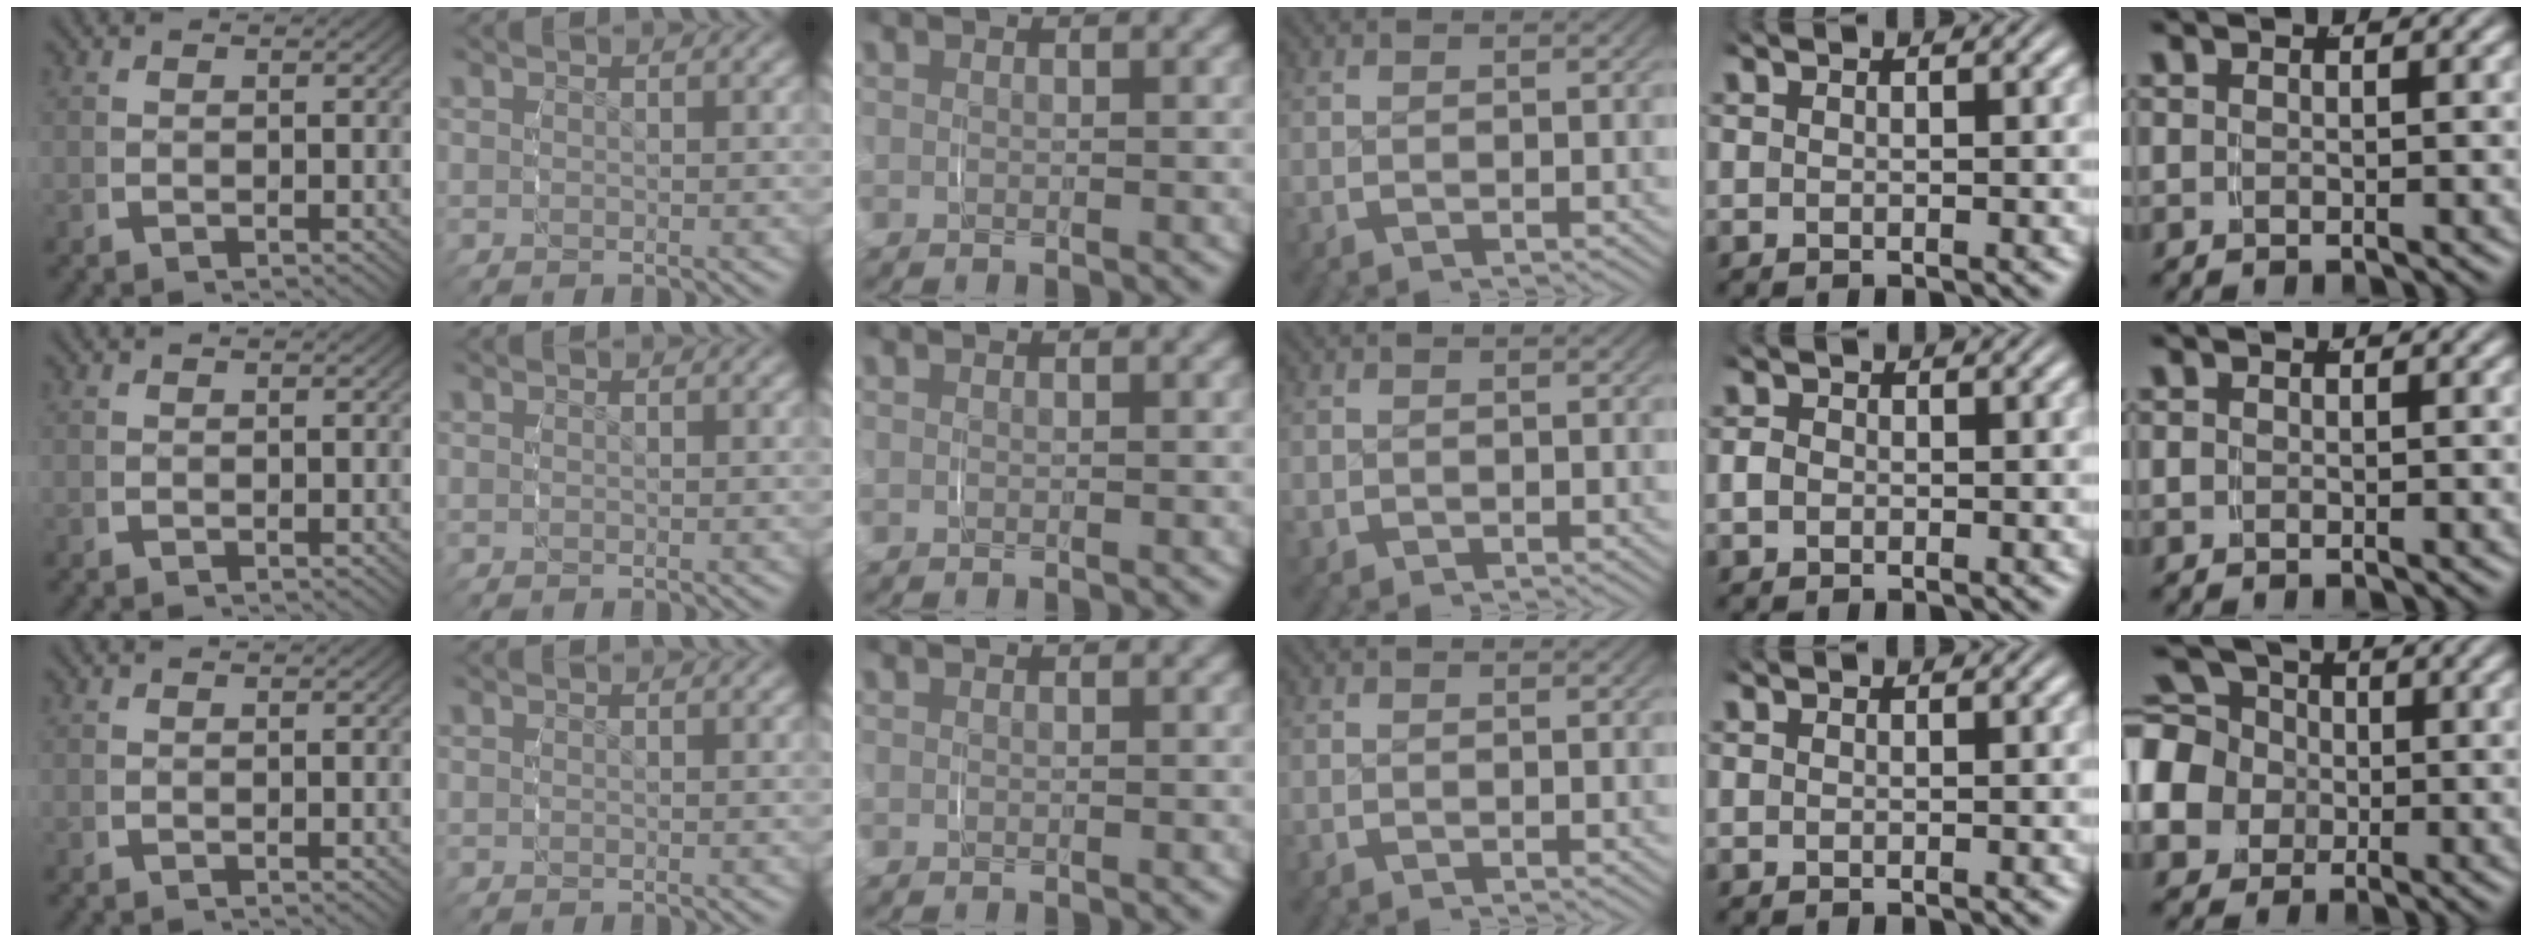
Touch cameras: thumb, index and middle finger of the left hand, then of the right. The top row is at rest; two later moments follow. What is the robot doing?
{"motion": "grasp_and_lifting", "object": "paper towel"}